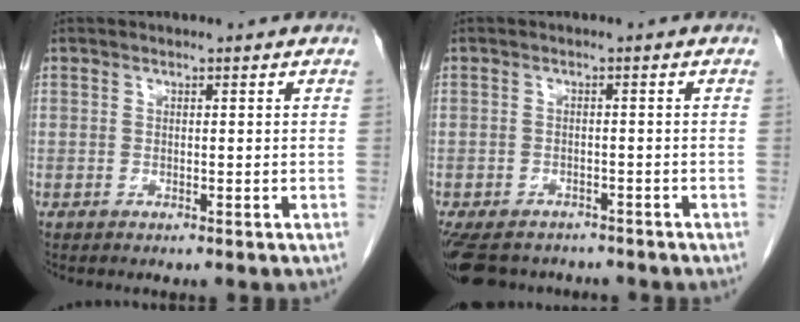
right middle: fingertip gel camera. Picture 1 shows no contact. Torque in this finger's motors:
{"motor_torque": [0.00, -0.21, -0.03, 0.02]}